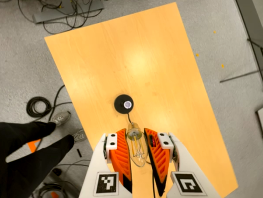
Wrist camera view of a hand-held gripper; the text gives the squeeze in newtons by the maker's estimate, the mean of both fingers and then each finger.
{"total": 21.3, "left": 22.8, "right": 19.8}